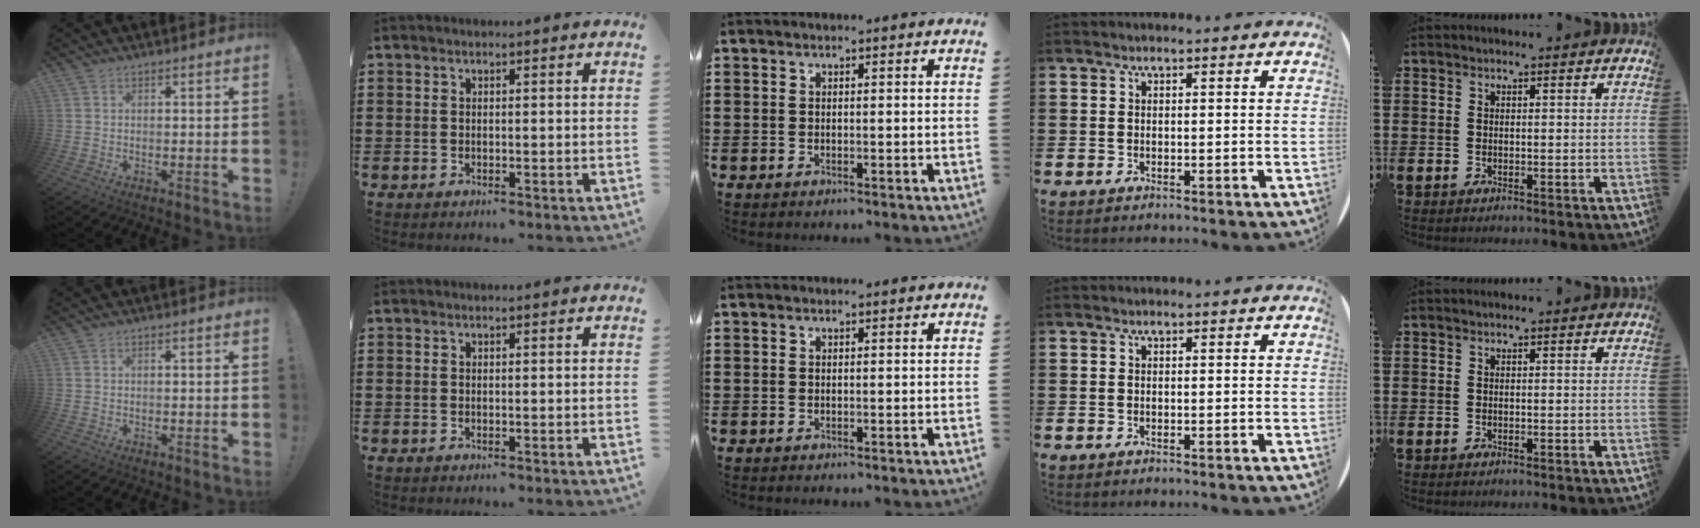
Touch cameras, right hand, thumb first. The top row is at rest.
{}